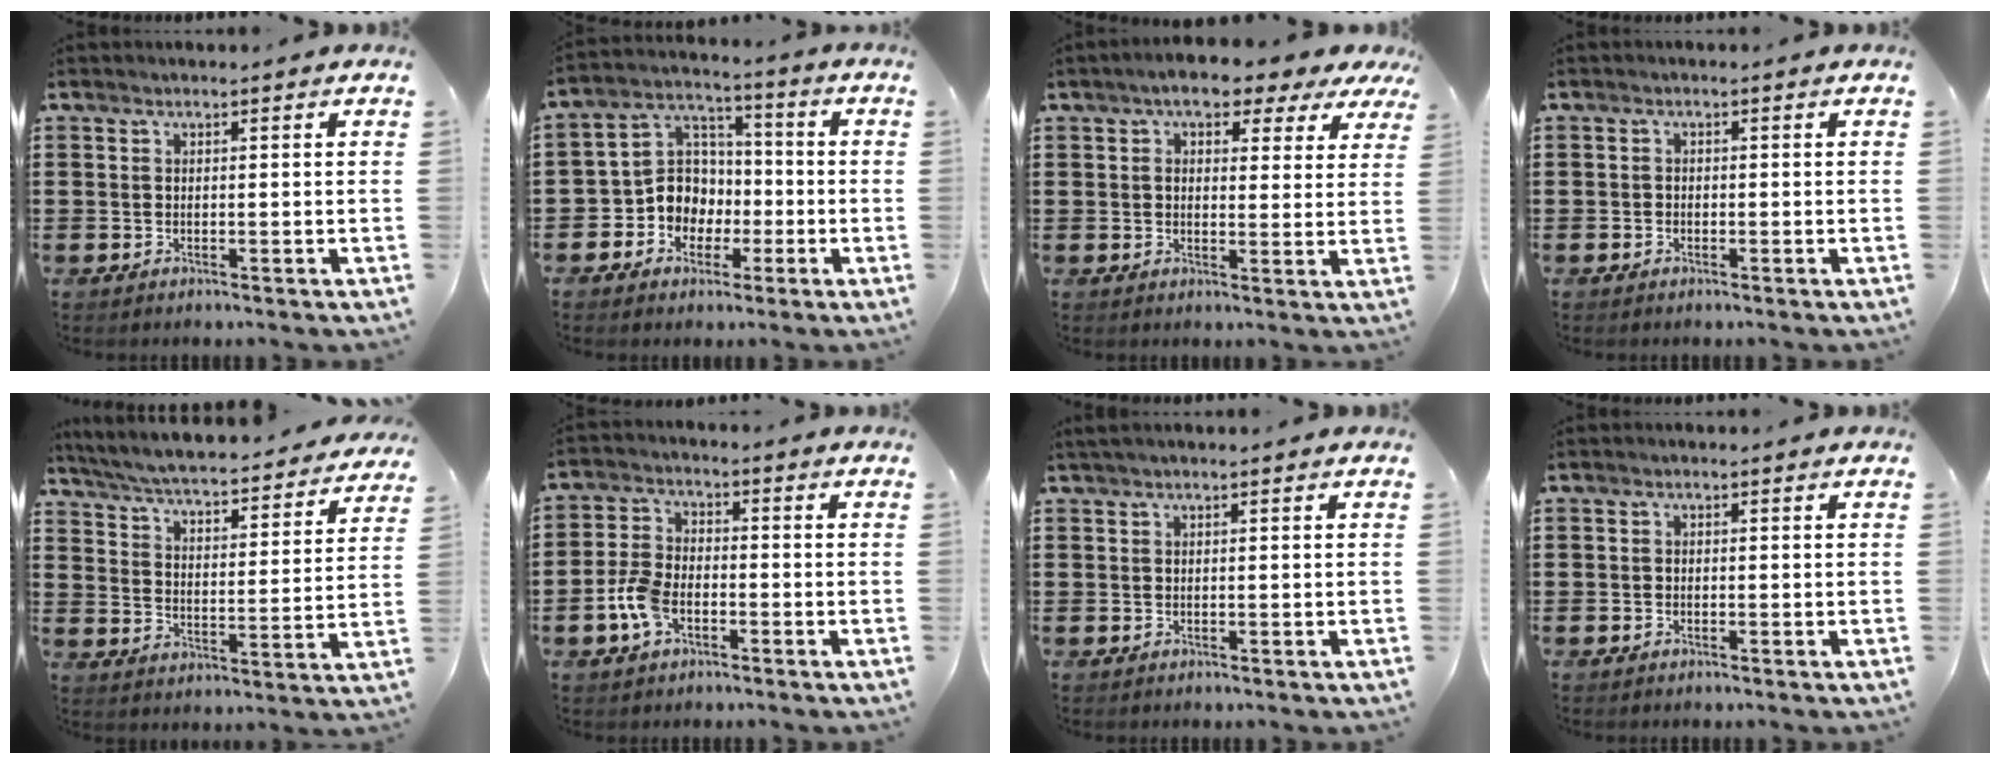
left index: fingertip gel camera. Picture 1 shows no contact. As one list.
[{"total": 8.4, "force": [-2.5, 7.5, 2.8], "torque": [-0.094, 0.011, -0.052]}, {"total": 5.1, "force": [3.5, 2.1, 3.1], "torque": [-0.059, -0.005, 0.055]}, {"total": 0.9, "force": [-0.7, 0.5, 0.1], "torque": [-0.005, 0.001, -0.015]}, {"total": 4.9, "force": [4.7, -0.4, 1.4], "torque": [-0.051, -0.041, 0.074]}, {"total": 6.1, "force": [-2.4, 3.4, 4.5], "torque": [-0.109, 0.002, -0.049]}, {"total": 0.5, "force": [0.2, 0.0, 0.5], "torque": [-0.009, -0.001, 0.004]}, {"total": 0.6, "force": [-0.5, 0.4, 0.2], "torque": [-0.005, 0.000, -0.010]}]